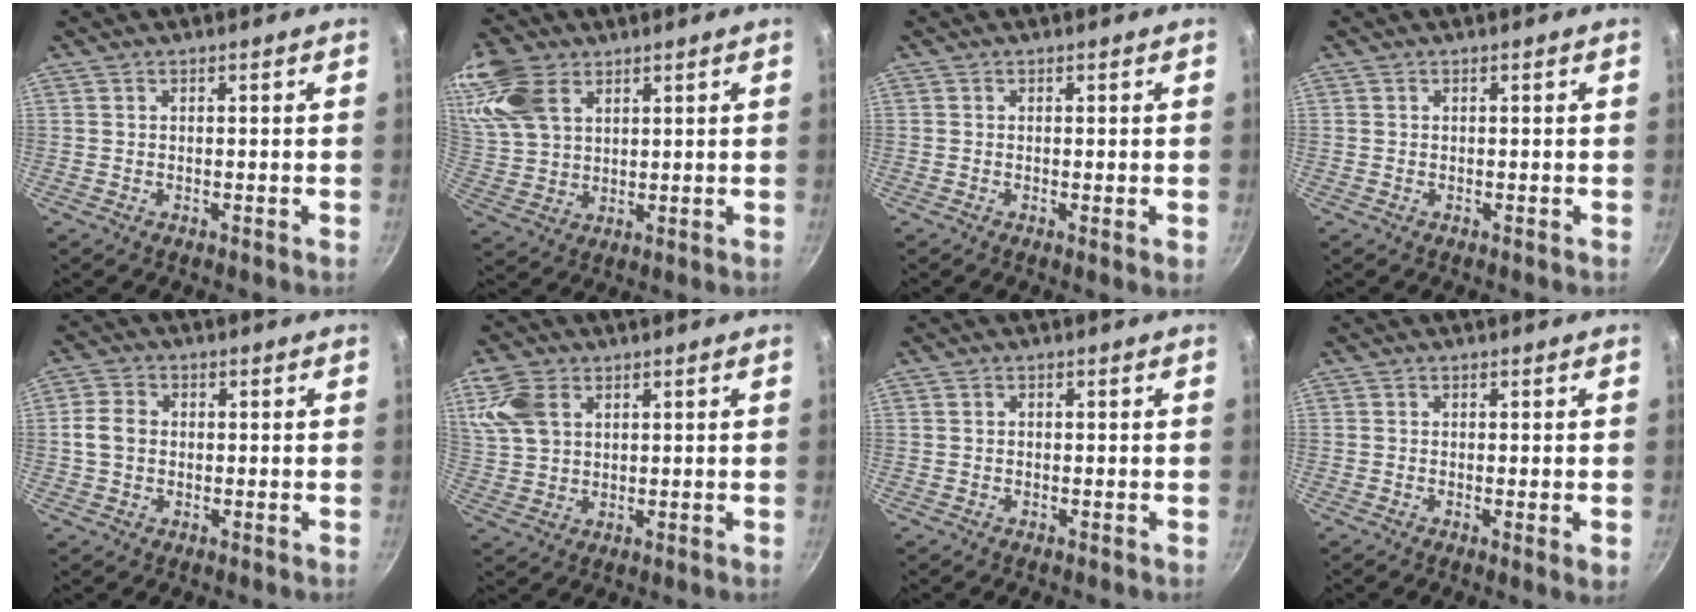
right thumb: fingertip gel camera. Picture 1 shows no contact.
{"total": 13.3, "force": [6.5, 8.7, 7.7], "torque": [-0.160, -0.010, 0.135]}
{"total": 1.1, "force": [-0.1, 0.0, 1.1], "torque": [-0.017, -0.006, -0.005]}
{"total": 0.0}
{"total": 5.0, "force": [0.0, 4.0, 3.0], "torque": [-0.047, 0.010, -0.007]}
{"total": 8.2, "force": [3.4, 5.7, 4.9], "torque": [-0.096, -0.005, 0.070]}
{"total": 0.5, "force": [0.0, 0.5, 0.3], "torque": [-0.004, 0.004, 0.001]}
{"total": 2.1, "force": [-0.2, 0.2, 2.1], "torque": [-0.033, -0.009, -0.006]}